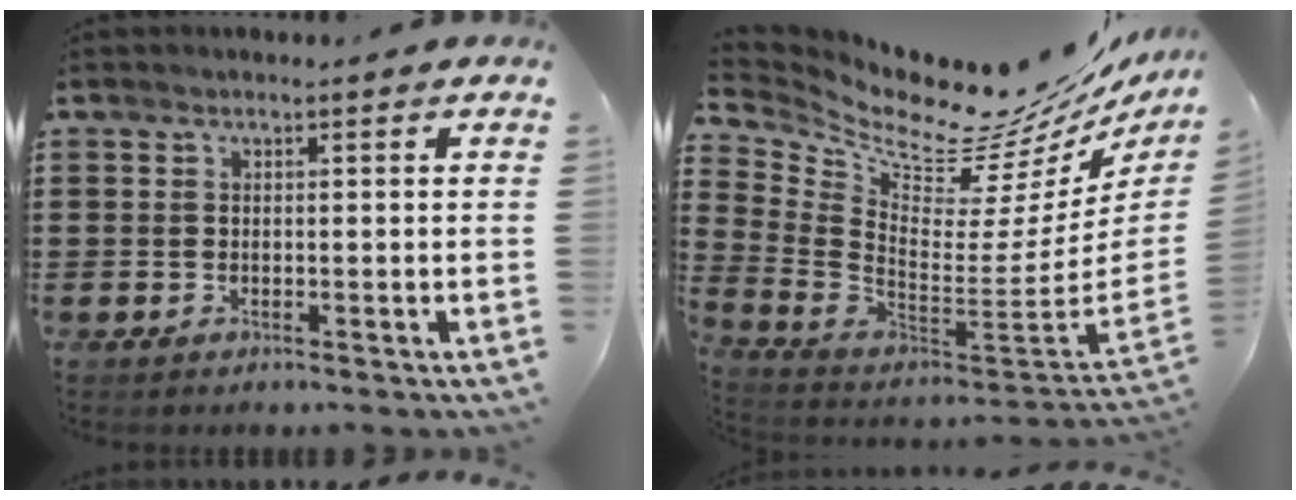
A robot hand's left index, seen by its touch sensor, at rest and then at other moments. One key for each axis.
{"total": 11.3, "fx": 10.6, "fy": 1.8, "fz": 3.6, "tx": -0.090, "ty": -0.108, "tz": 0.170}